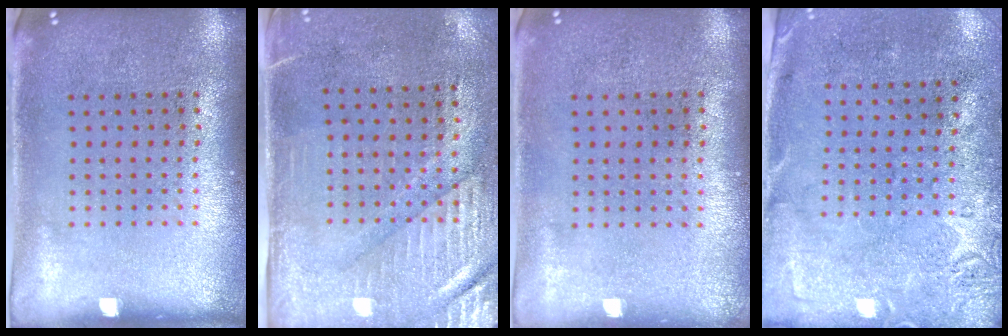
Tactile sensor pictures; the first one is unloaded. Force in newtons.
{"total": 3.0, "press": 2.6, "slide": 1.5}
{"total": 0.0}
{"total": 2.8, "press": 2.2, "slide": 1.7}